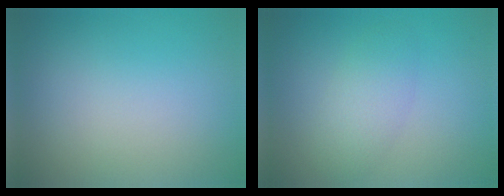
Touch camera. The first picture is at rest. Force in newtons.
{"total": 2.7, "press": 2.7, "slide": 0.1}